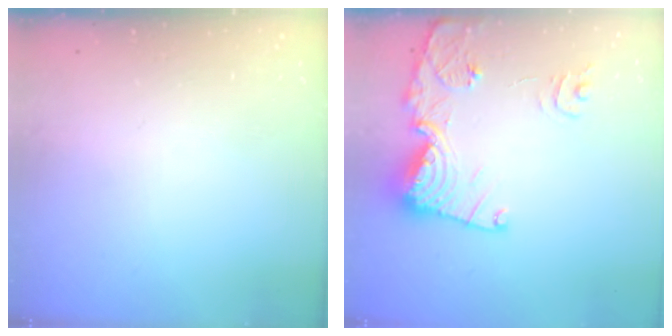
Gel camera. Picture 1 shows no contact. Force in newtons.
{"total": 16.2, "press": 16.2, "slide": 1.6}